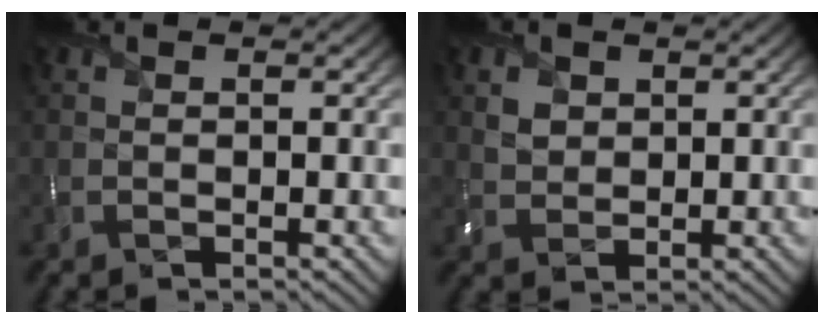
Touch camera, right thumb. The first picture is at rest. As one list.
[{"total": 2.5, "force": [1.2, 2.0, 1.0], "torque": [-0.029, -0.001, 0.023]}]